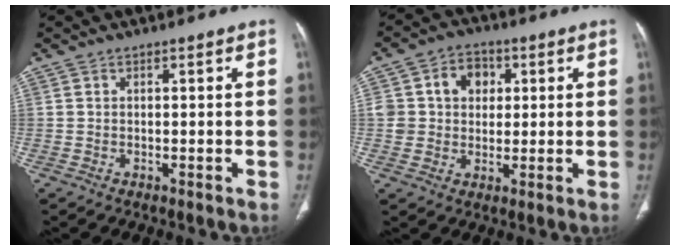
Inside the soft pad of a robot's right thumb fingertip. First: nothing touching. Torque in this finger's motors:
{"motor_torque": [0.84, 0.80, 0.57, 0.41, 0.11]}